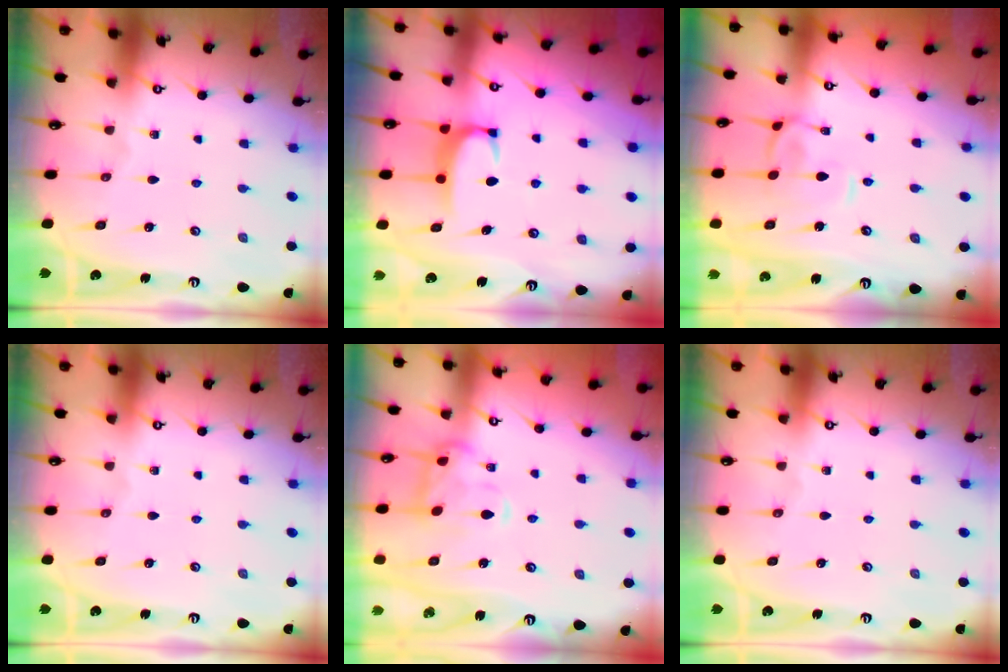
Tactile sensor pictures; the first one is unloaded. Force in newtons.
{"total": 1.8, "press": 1.7, "slide": 0.5}
{"total": 1.0, "press": 0.6, "slide": 0.7}
{"total": 0.0}
{"total": 2.6, "press": 2.5, "slide": 0.7}
{"total": 0.0}